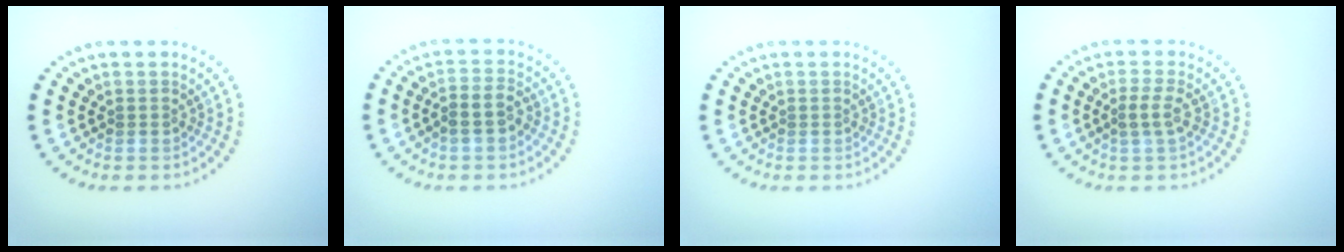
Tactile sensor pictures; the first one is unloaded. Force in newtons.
{"total": 2.5, "press": 2.3, "slide": 0.8}
{"total": 0.0}
{"total": 1.7, "press": 1.5, "slide": 0.8}